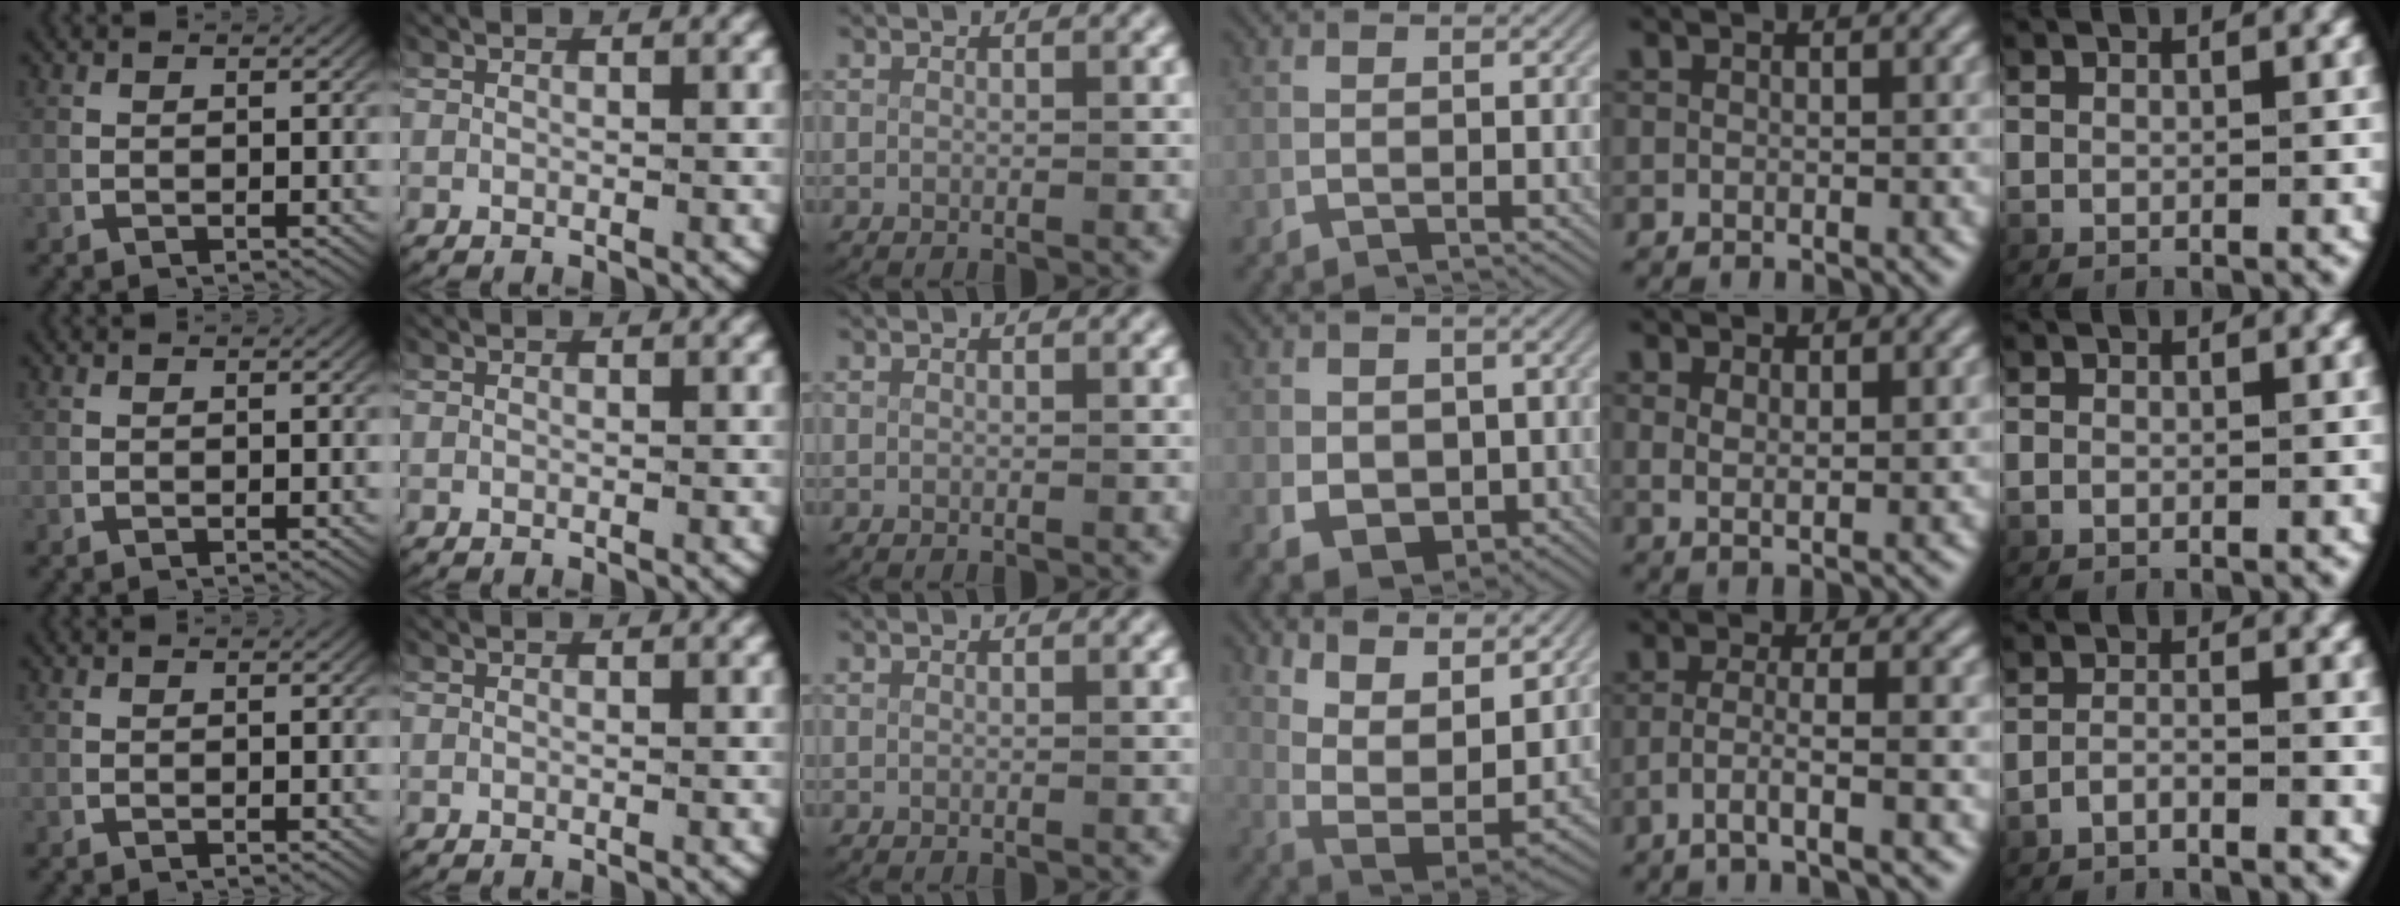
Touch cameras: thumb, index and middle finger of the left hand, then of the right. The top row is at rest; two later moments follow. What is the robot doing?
{"motion": "lift_and_place", "object": "towel"}